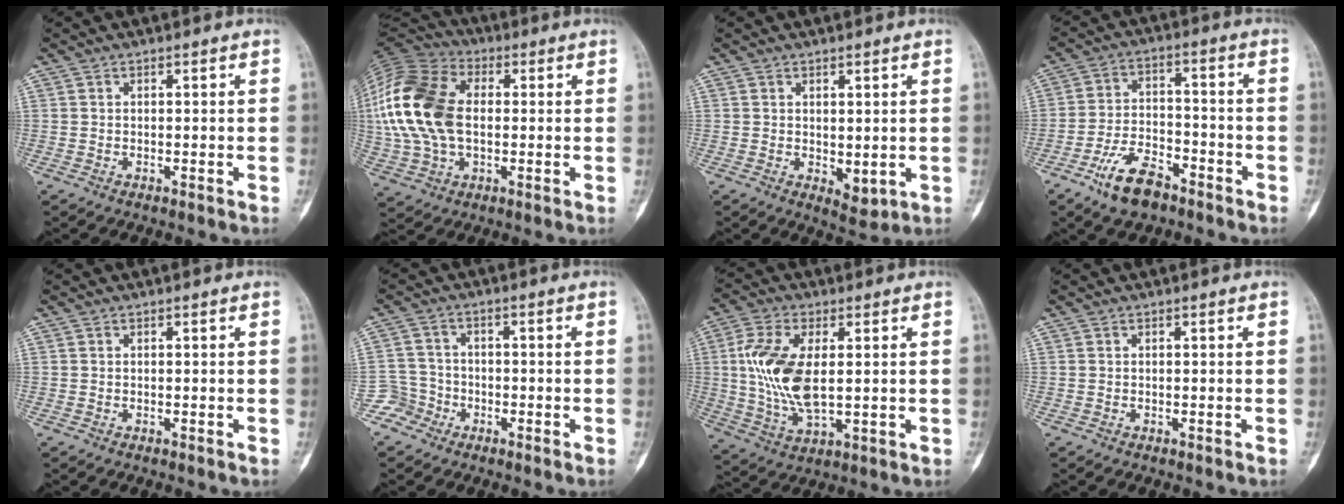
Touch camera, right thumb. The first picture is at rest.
{"total": 20.2, "force": [1.0, 12.9, 15.5], "torque": [-0.333, 0.015, 0.018]}
{"total": 3.7, "force": [0.0, 2.0, 3.0], "torque": [-0.033, -0.013, 0.011]}
{"total": 10.2, "force": [-6.6, 5.0, 5.9], "torque": [-0.102, 0.038, -0.122]}
{"total": 0.0}
{"total": 4.8, "force": [-2.9, 3.9, -0.5], "torque": [0.039, 0.029, -0.063]}
{"total": 14.0, "force": [1.6, 6.9, 12.1], "torque": [-0.251, -0.010, 0.036]}
{"total": 0.0}